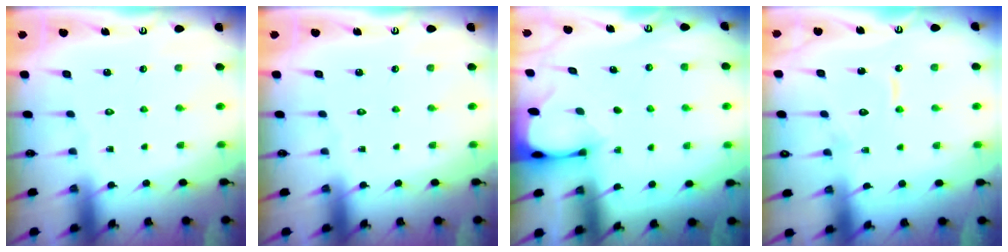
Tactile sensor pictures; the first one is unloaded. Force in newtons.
{"total": 0.0}
{"total": 2.7, "press": 2.7, "slide": 0.3}
{"total": 7.7, "press": 7.7, "slide": 0.7}